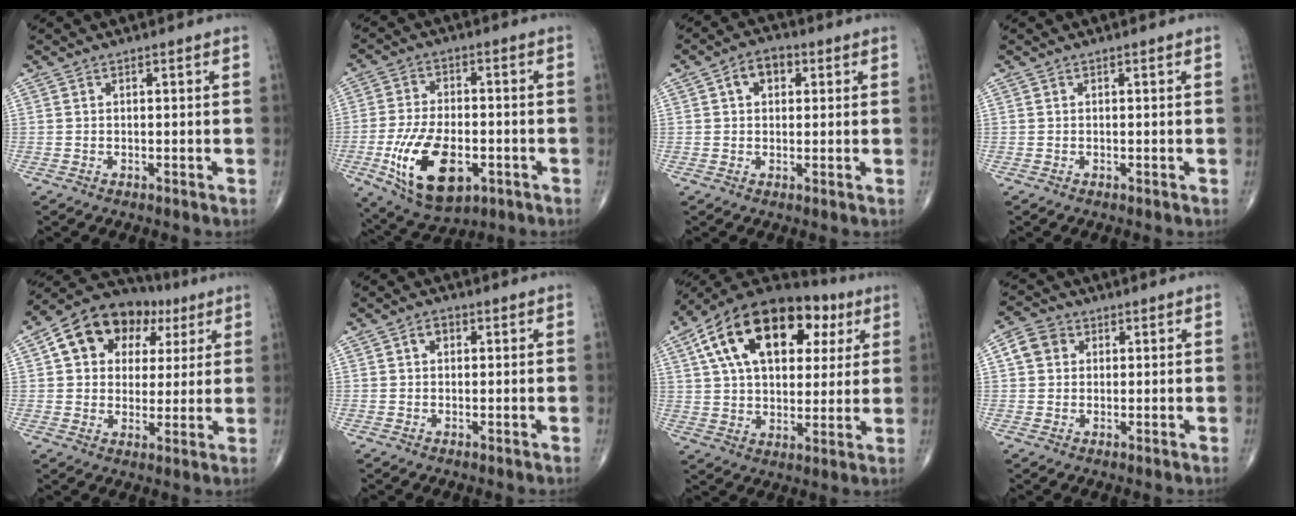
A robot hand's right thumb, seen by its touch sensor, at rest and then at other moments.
{"total": 15.8, "force": [-5.1, 8.3, 12.5], "torque": [-0.218, 0.005, -0.079]}
{"total": 5.1, "force": [1.5, 3.5, 3.3], "torque": [-0.037, 0.011, 0.018]}
{"total": 0.0}
{"total": 16.0, "force": [5.7, 12.0, 8.9], "torque": [-0.104, 0.016, 0.085]}
{"total": 2.1, "force": [0.5, 1.5, 1.2], "torque": [-0.013, 0.008, 0.006]}
{"total": 24.9, "force": [9.4, 14.4, 18.0], "torque": [-0.287, 0.022, 0.149]}
{"total": 4.8, "force": [1.2, 4.2, 2.1], "torque": [-0.025, 0.008, 0.015]}